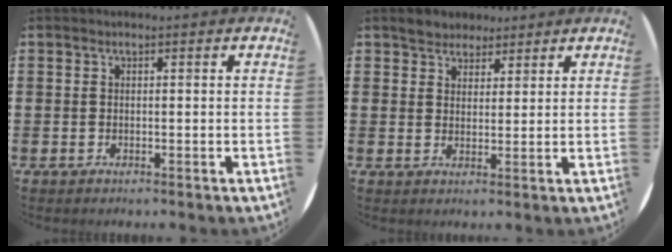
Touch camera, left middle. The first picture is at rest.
{"total": 3.1, "force": [2.7, 1.5, -0.2], "torque": [0.001, 0.001, 0.051]}